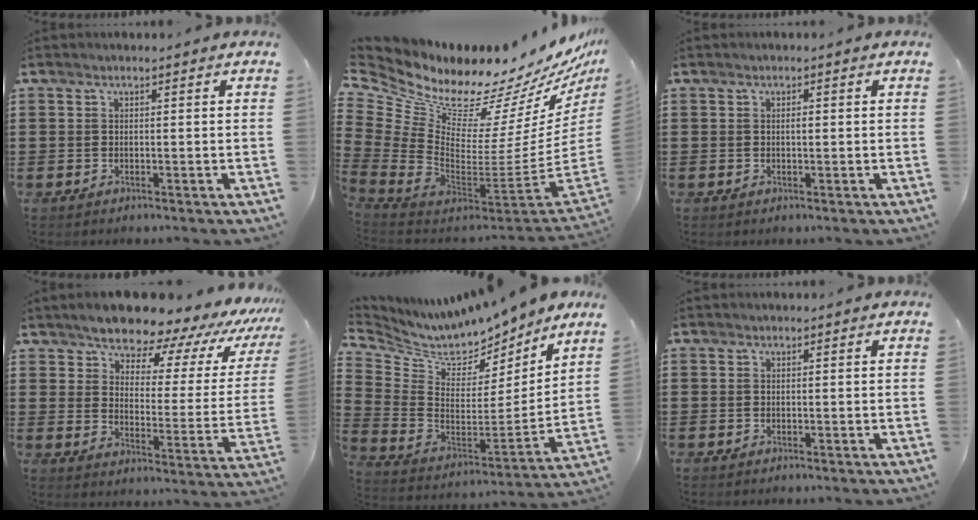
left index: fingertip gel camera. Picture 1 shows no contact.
{"total": 11.2, "force": [9.4, 3.1, 5.1], "torque": [-0.121, -0.107, 0.150]}
{"total": 1.0, "force": [0.1, 0.3, 1.0], "torque": [-0.019, 0.000, 0.001]}
{"total": 9.7, "force": [8.8, 2.0, 3.5], "torque": [-0.082, -0.069, 0.147]}
{"total": 8.3, "force": [7.8, 2.3, 1.6], "torque": [-0.079, -0.068, 0.135]}
{"total": 0.0}